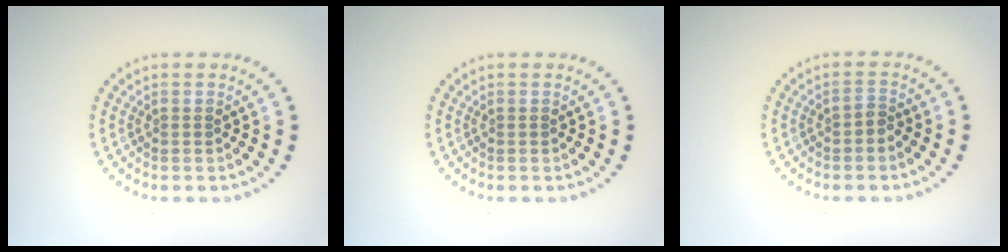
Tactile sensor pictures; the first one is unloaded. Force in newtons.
{"total": 0.0}
{"total": 1.0, "press": 0.8, "slide": 0.7}